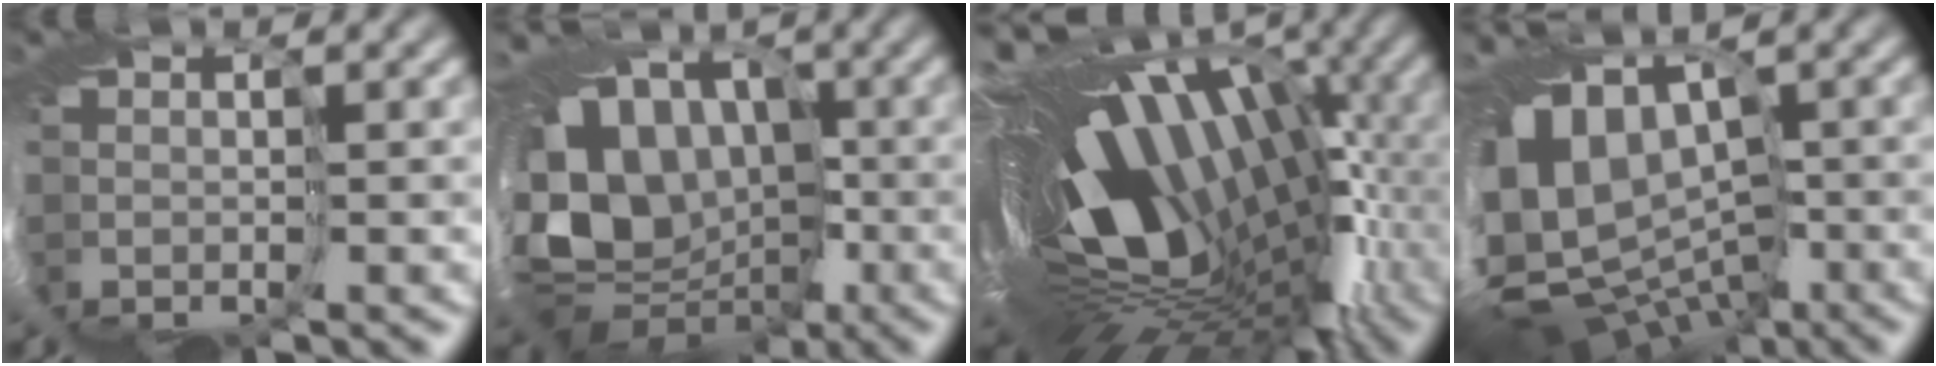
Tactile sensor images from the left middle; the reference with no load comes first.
{"total": 10.4, "force": [0.3, 9.1, 5.0], "torque": [-0.106, -0.013, 0.008]}
{"total": 15.5, "force": [-0.4, 8.7, 12.9], "torque": [-0.192, -0.015, -0.009]}
{"total": 11.3, "force": [-2.8, 7.9, 7.6], "torque": [-0.151, -0.015, -0.013]}